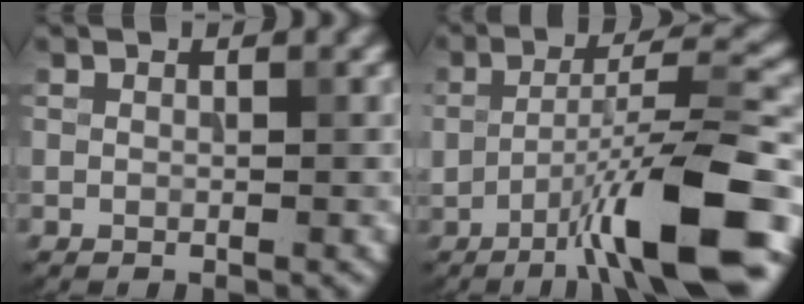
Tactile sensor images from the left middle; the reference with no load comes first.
{"total": 10.6, "force": [-4.5, 2.1, 9.4], "torque": [-0.145, 0.012, -0.078]}